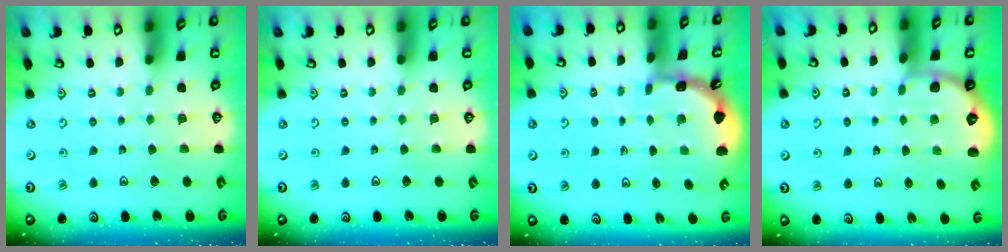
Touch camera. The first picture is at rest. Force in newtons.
{"total": 0.0}
{"total": 1.9, "press": 1.9, "slide": 0.1}
{"total": 1.8, "press": 1.7, "slide": 0.1}